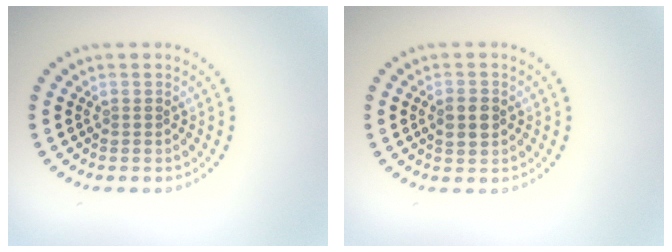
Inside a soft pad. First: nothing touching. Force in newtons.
{"total": 2.6, "press": 2.6, "slide": 0.1}